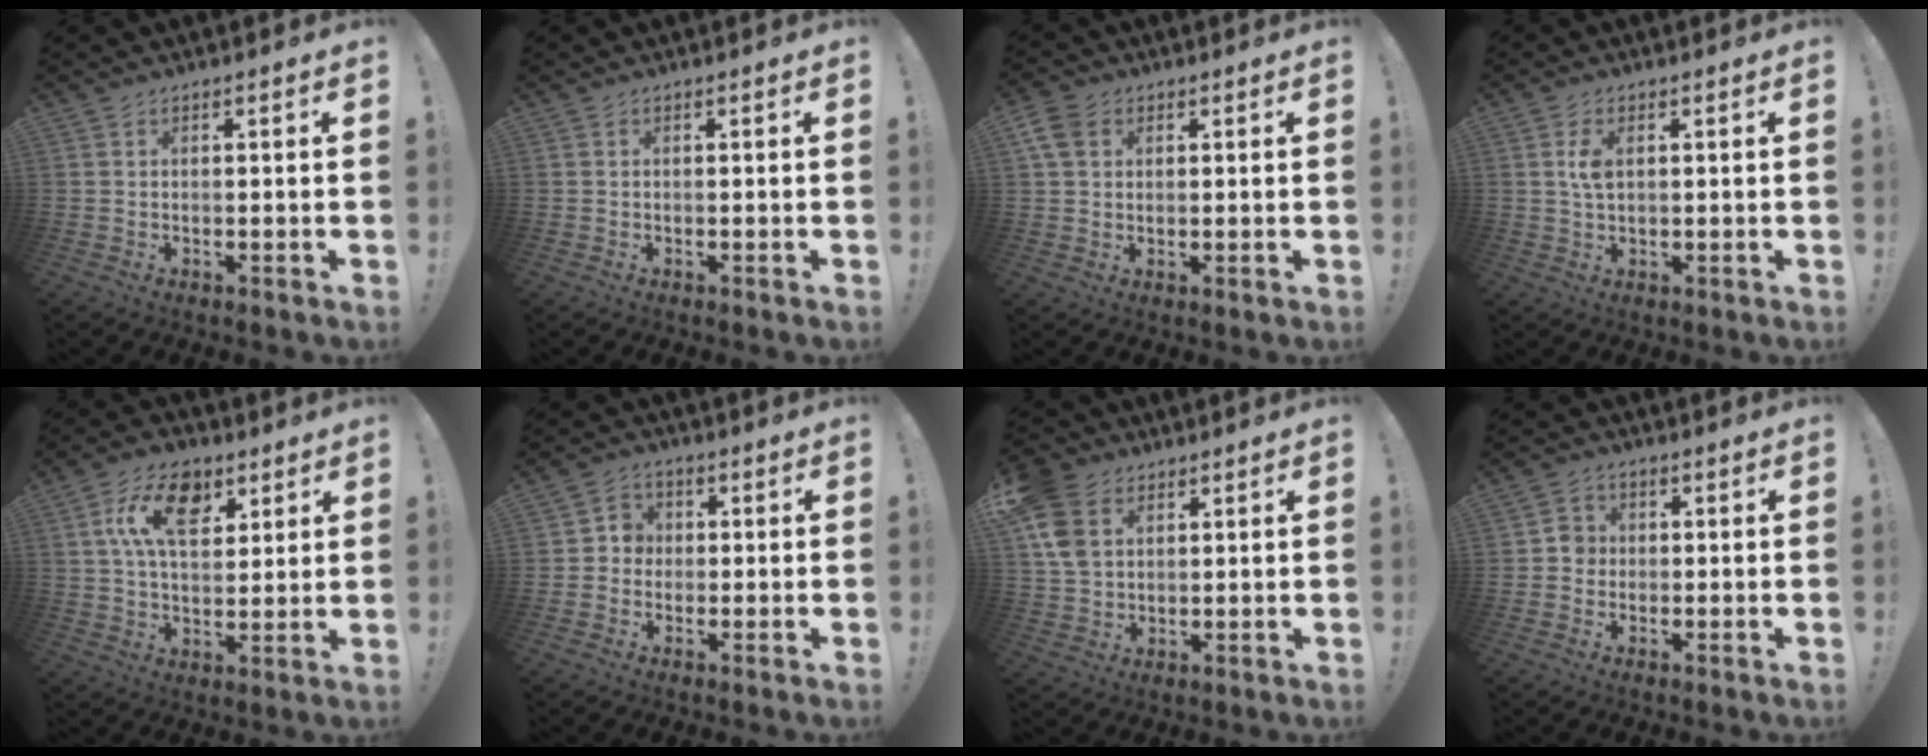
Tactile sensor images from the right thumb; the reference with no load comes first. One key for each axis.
{"total": 0.0}
{"total": 6.7, "fx": 2.9, "fy": 5.1, "fz": 3.3, "tx": -0.060, "ty": 0.004, "tz": 0.061}
{"total": 4.2, "fx": 1.2, "fy": 2.3, "fz": 3.3, "tx": -0.059, "ty": -0.003, "tz": 0.016}
{"total": 14.9, "fx": 6.5, "fy": 9.0, "fz": 9.9, "tx": -0.158, "ty": -0.007, "tz": 0.121}
{"total": 4.6, "fx": -0.5, "fy": 4.4, "fz": 1.2, "tx": -0.016, "ty": 0.010, "tz": -0.011}
{"total": 12.9, "fx": 4.9, "fy": 9.4, "fz": 7.3, "tx": -0.144, "ty": -0.012, "tz": 0.099}
{"total": 4.0, "fx": -0.8, "fy": 3.7, "fz": 1.3, "tx": -0.014, "ty": 0.011, "tz": -0.016}